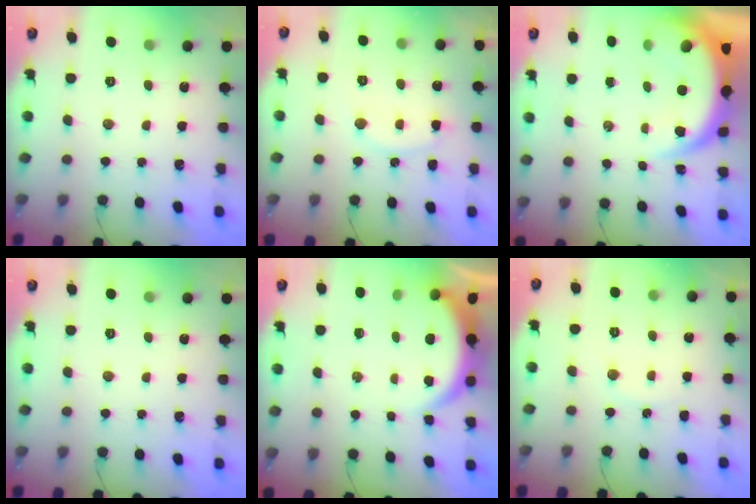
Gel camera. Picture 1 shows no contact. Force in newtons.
{"total": 10.0, "press": 10.0, "slide": 0.8}
{"total": 8.6, "press": 8.6, "slide": 1.0}
{"total": 0.0}
{"total": 6.6, "press": 6.6, "slide": 1.0}
{"total": 4.5, "press": 4.5, "slide": 0.5}